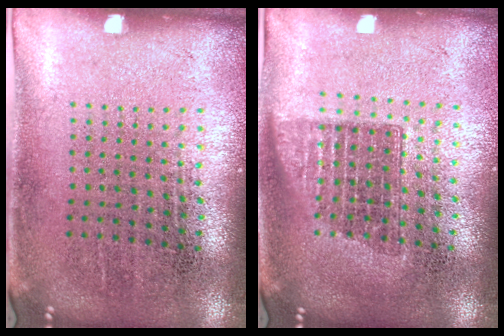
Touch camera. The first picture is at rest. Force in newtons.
{"total": 1.3, "press": 1.1, "slide": 0.8}